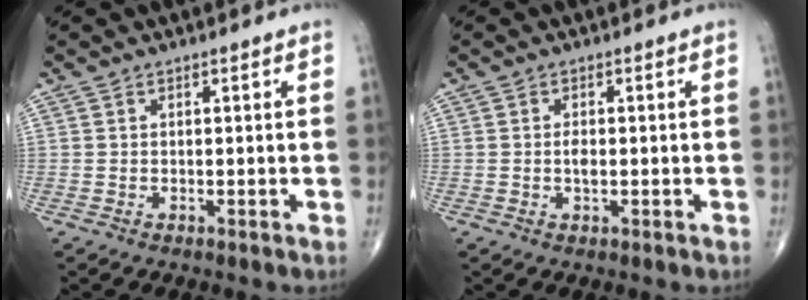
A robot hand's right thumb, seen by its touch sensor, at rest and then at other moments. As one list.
[{"total": 1.7, "force": [-0.2, 0.8, 1.5], "torque": [-0.023, -0.001, -0.005]}]